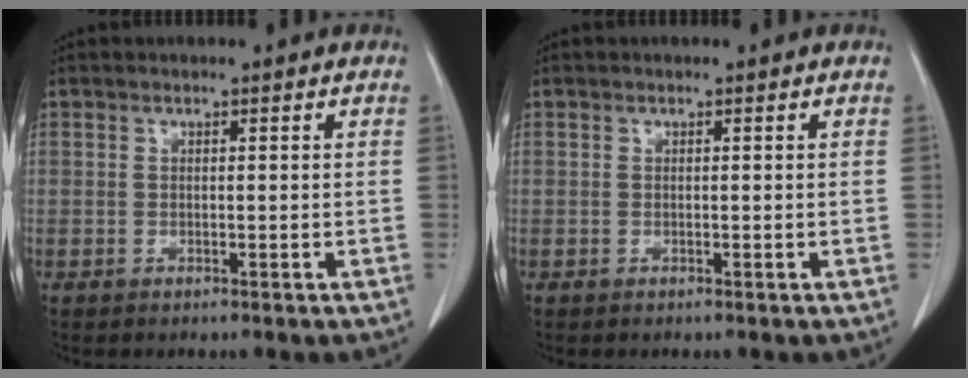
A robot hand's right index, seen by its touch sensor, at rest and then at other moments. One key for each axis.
{"total": 0.0}